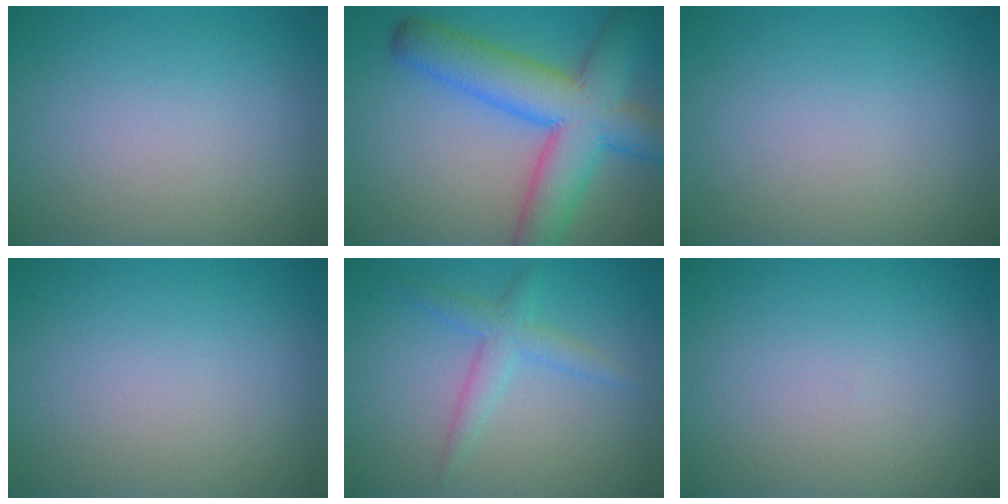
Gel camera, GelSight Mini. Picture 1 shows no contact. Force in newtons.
{"total": 10.1, "press": 10.1, "slide": 0.4}
{"total": 0.0}
{"total": 0.0}
{"total": 2.4, "press": 2.4, "slide": 0.1}
{"total": 0.0}